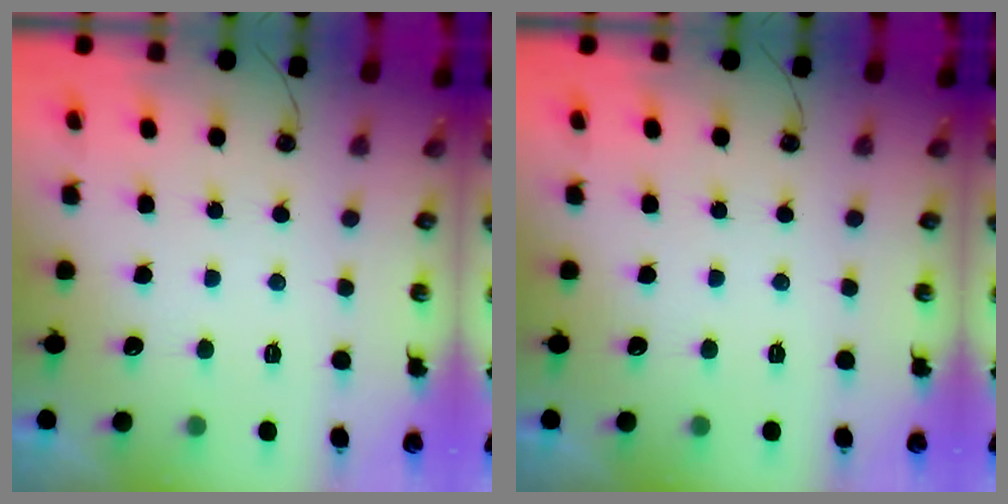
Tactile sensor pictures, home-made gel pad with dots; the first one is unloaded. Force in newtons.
{"total": 0.0}